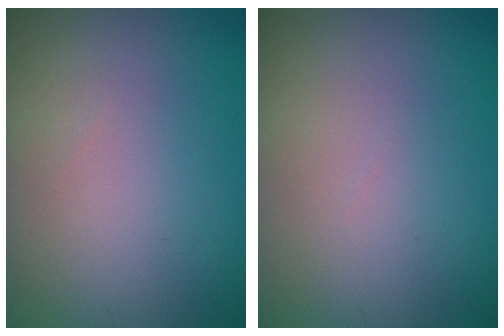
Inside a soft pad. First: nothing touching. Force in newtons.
{"total": 0.0}